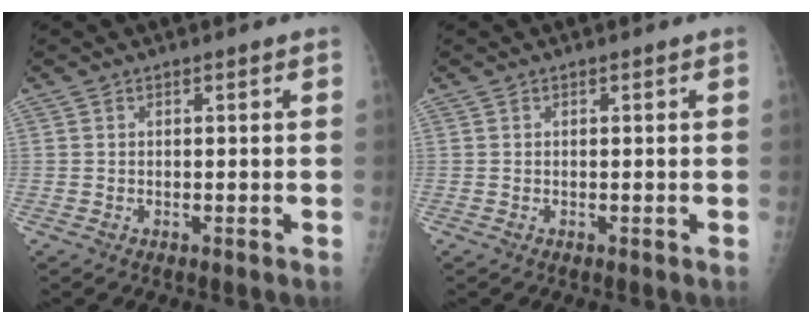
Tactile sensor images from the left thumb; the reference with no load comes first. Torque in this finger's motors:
{"motor_torque": [0.01, 0.01, 0.00, 0.00, 0.01]}